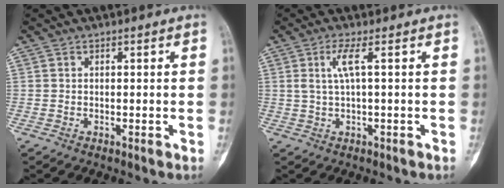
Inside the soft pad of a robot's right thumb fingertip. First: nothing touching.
{"total": 3.4, "force": [0.8, 0.1, 3.3], "torque": [-0.089, 0.006, 0.021]}